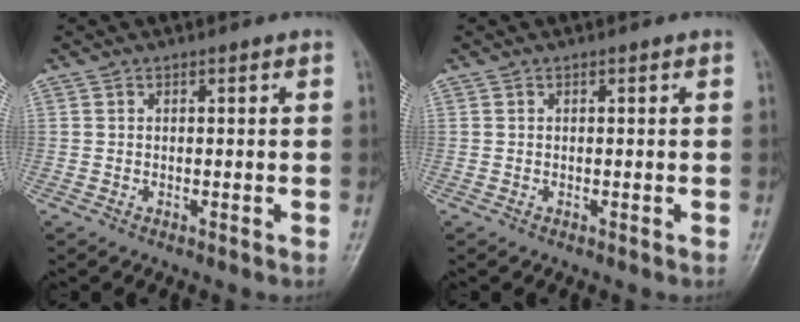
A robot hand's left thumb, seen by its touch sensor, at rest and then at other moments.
{"total": 0.0}